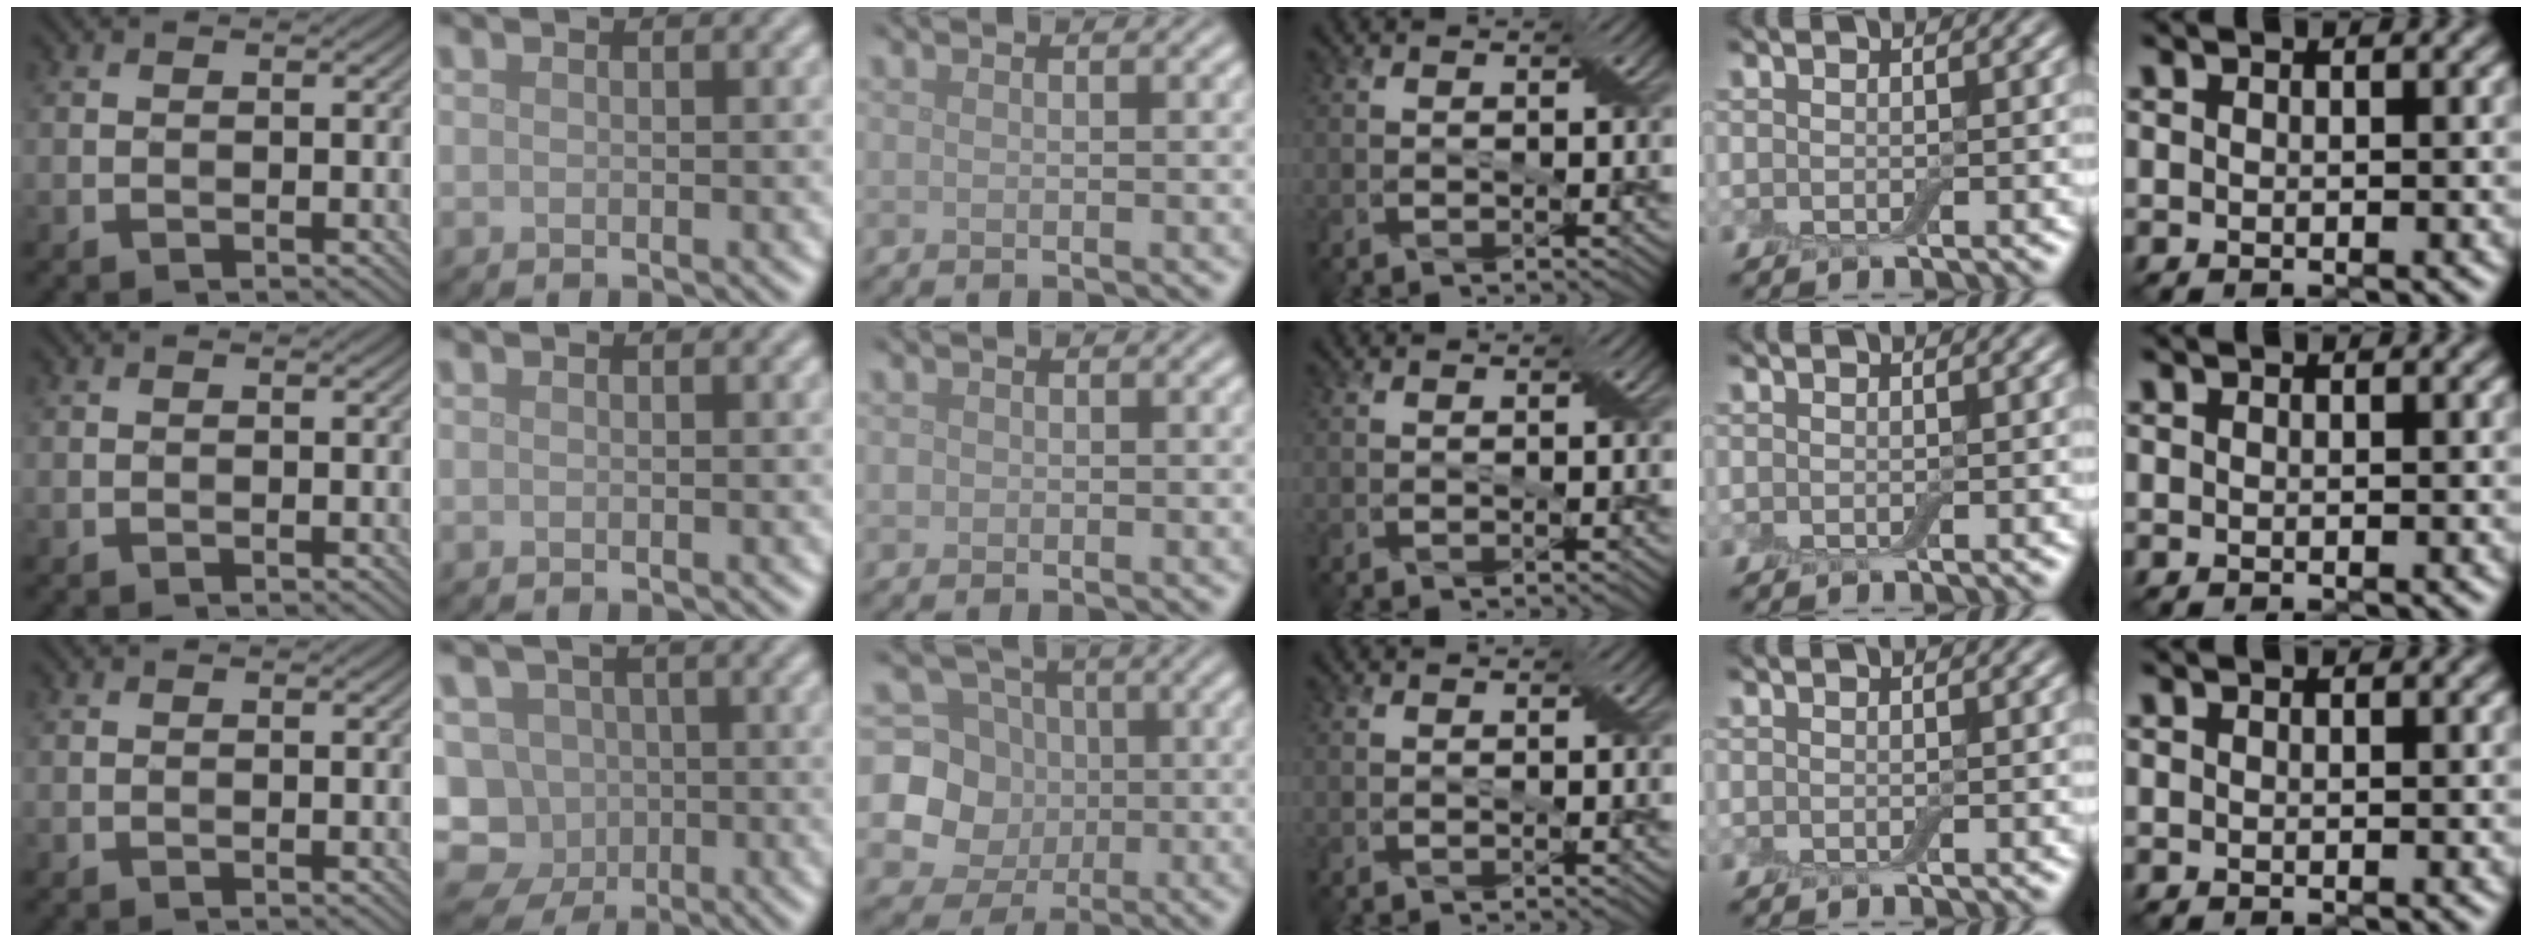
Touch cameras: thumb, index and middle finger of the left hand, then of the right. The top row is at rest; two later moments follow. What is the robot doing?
{"motion": "press", "object": "electronic device side button"}